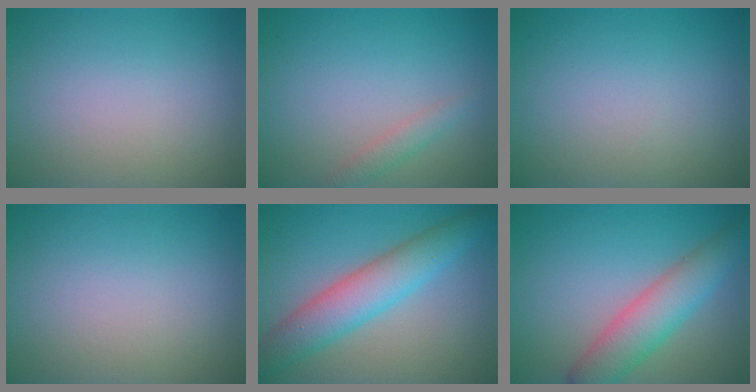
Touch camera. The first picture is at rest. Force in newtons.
{"total": 1.5, "press": 1.5, "slide": 0.1}
{"total": 0.0}
{"total": 0.0}
{"total": 6.0, "press": 6.0, "slide": 0.2}
{"total": 5.4, "press": 5.4, "slide": 0.1}